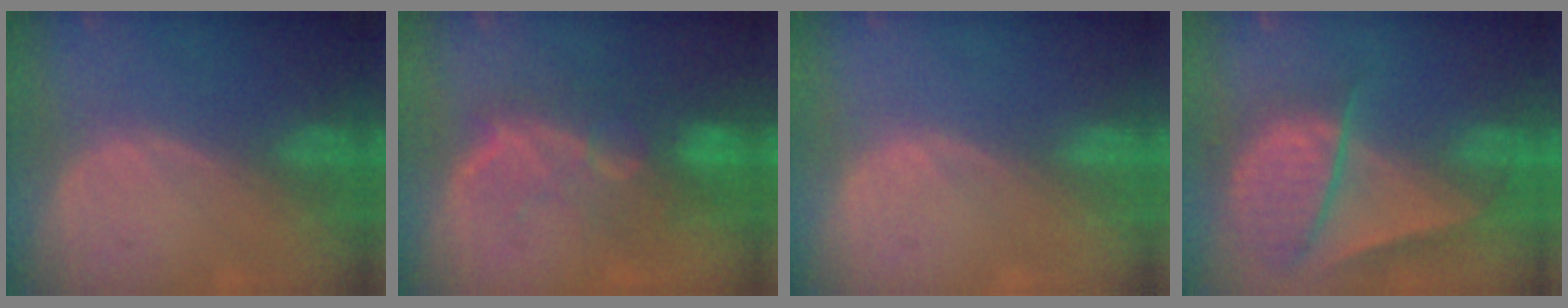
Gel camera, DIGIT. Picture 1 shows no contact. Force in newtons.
{"total": 10.1, "press": 8.6, "slide": 5.4}
{"total": 0.0}
{"total": 9.3, "press": 8.0, "slide": 4.7}